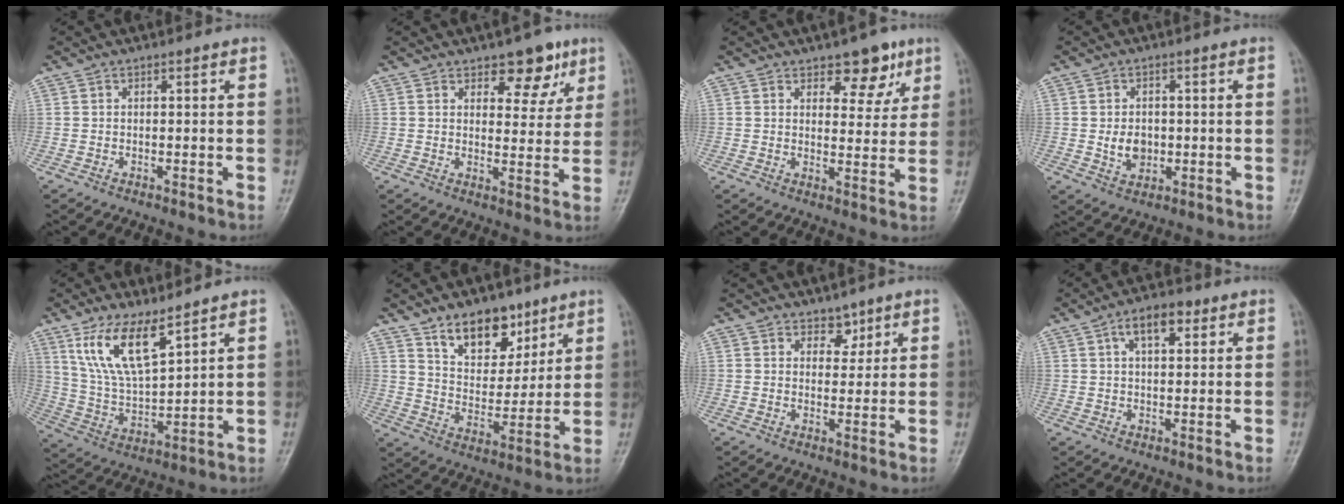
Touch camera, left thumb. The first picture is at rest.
{"total": 7.7, "force": [4.7, 4.2, 4.4], "torque": [-0.020, -0.025, 0.064]}
{"total": 7.1, "force": [4.5, 3.9, 3.9], "torque": [-0.015, -0.025, 0.061]}
{"total": 4.6, "force": [-0.3, 3.5, 3.0], "torque": [-0.033, -0.002, 0.001]}
{"total": 11.6, "force": [7.4, 4.0, 7.9], "torque": [-0.143, -0.039, 0.162]}
{"total": 12.4, "force": [8.3, 7.1, 5.9], "torque": [-0.054, -0.056, 0.145]}
{"total": 3.3, "force": [2.3, 2.1, 0.9], "torque": [0.011, -0.015, 0.035]}
{"total": 6.3, "force": [2.8, 3.2, 4.7], "torque": [-0.065, 0.001, 0.042]}